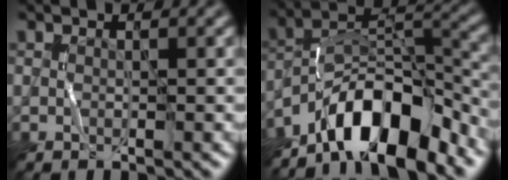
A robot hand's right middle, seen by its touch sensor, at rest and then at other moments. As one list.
[{"total": 9.7, "force": [-7.1, 3.1, 5.9], "torque": [-0.090, 0.020, -0.133]}]